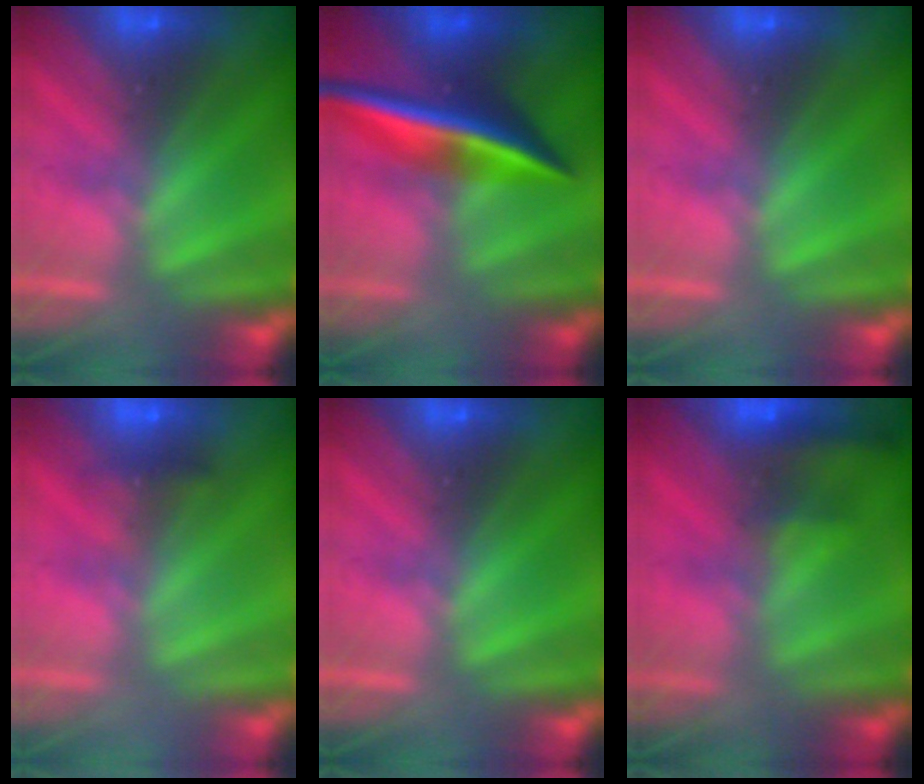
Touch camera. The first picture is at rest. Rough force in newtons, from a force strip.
{"total": 2.5}
{"total": 0.0}
{"total": 2.4}
{"total": 0.0}
{"total": 10.8}